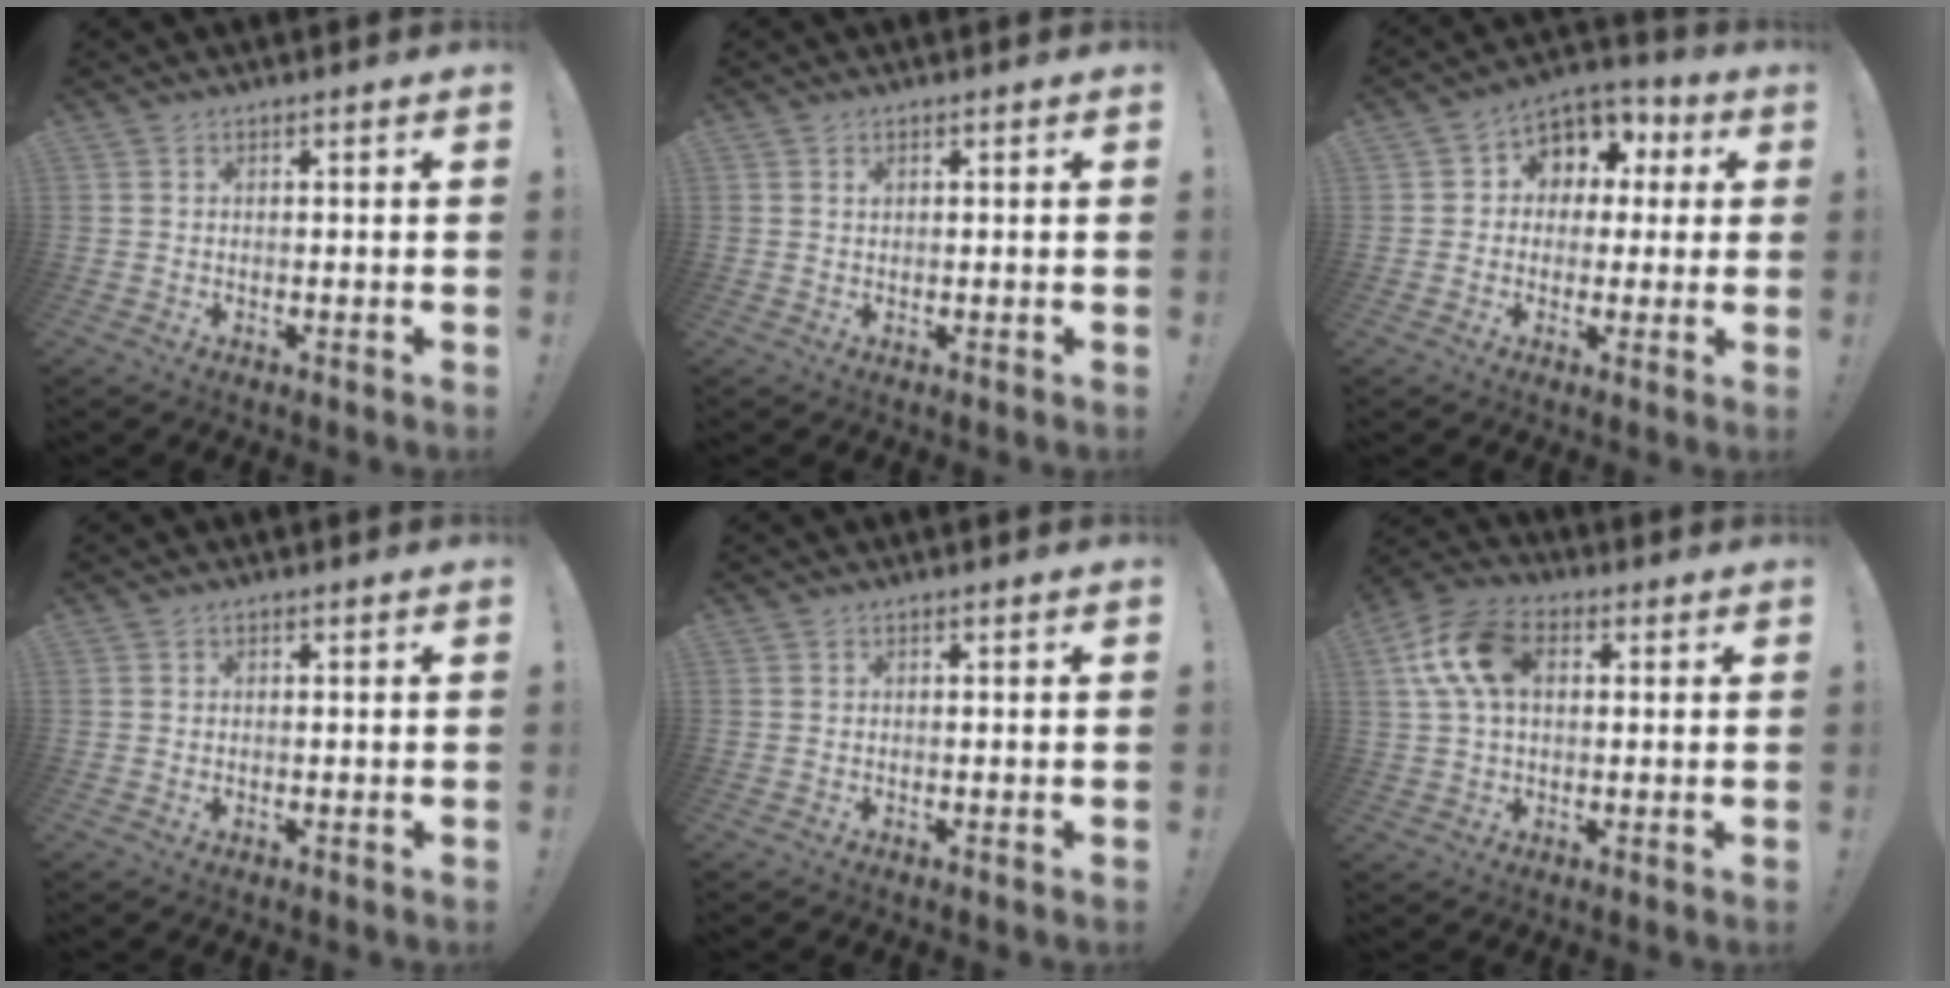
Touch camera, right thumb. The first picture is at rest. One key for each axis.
{"total": 0.5, "fx": 0.2, "fy": 0.4, "fz": 0.2, "tx": 0.003, "ty": -0.002, "tz": 0.003}
{"total": 8.0, "fx": 1.5, "fy": 7.3, "fz": 3.1, "tx": -0.036, "ty": -0.007, "tz": 0.033}
{"total": 0.0}
{"total": 0.0}
{"total": 14.5, "fx": 3.5, "fy": 9.2, "fz": 10.6, "tx": -0.203, "ty": 0.010, "tz": 0.069}